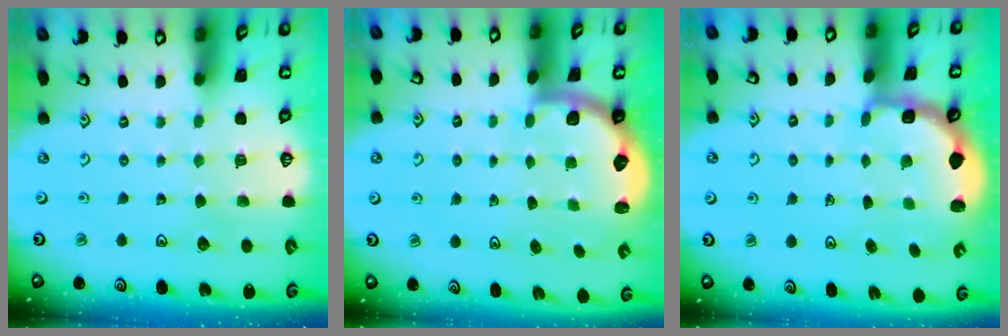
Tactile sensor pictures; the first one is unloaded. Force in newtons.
{"total": 2.2, "press": 2.0, "slide": 0.8}
{"total": 2.5, "press": 2.2, "slide": 1.2}